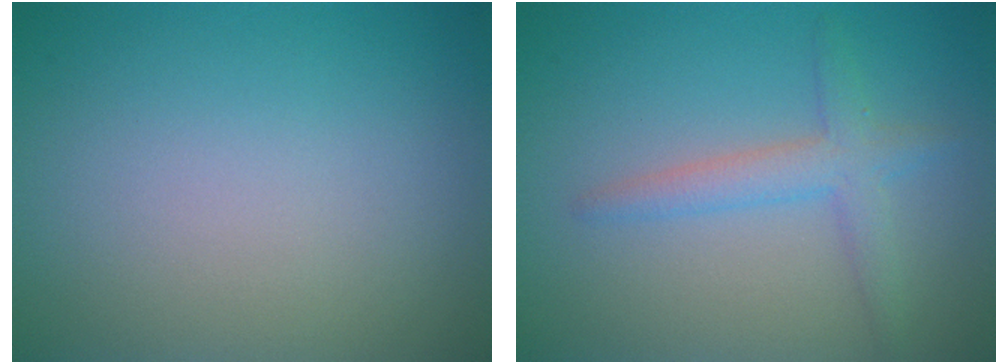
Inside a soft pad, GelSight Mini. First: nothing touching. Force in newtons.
{"total": 2.6, "press": 2.6, "slide": 0.1}